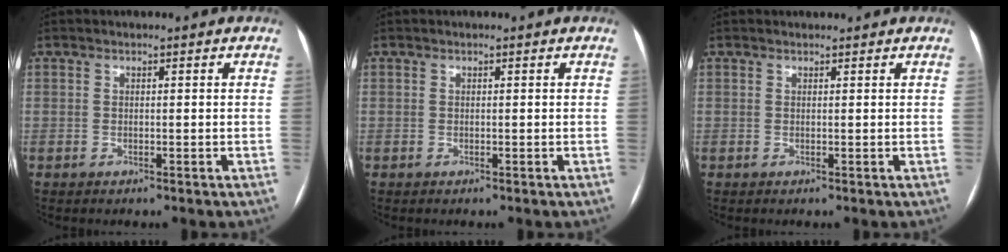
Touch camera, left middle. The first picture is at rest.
{"total": 0.0}
{"total": 1.1, "force": [1.0, 0.3, 0.1], "torque": [-0.010, 0.012, 0.017]}